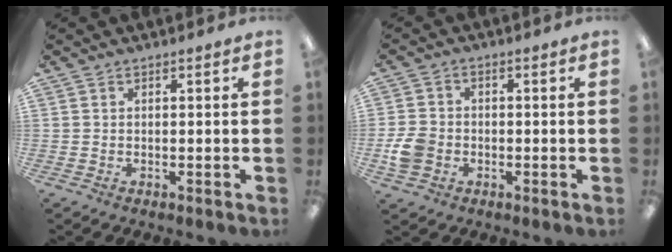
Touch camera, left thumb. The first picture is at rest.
{"total": 6.2, "force": [-1.8, 4.9, 3.3], "torque": [-0.056, 0.011, -0.032]}